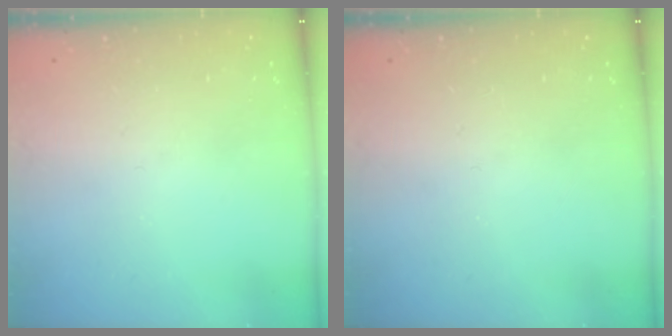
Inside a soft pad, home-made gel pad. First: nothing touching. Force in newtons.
{"total": 0.0}